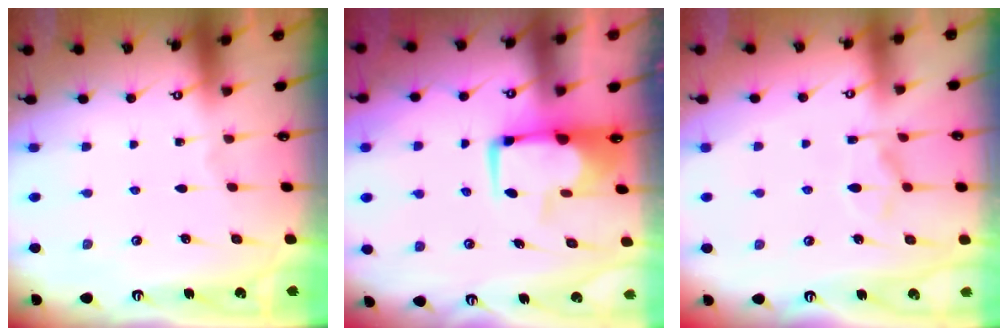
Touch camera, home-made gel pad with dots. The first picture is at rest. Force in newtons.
{"total": 2.6, "press": 2.4, "slide": 1.0}
{"total": 6.5, "press": 6.4, "slide": 1.2}